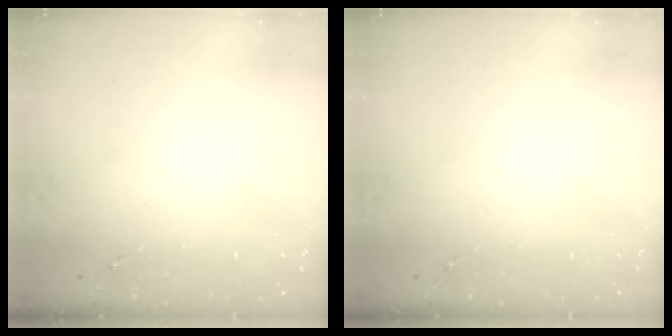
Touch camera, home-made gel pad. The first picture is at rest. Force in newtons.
{"total": 0.0}